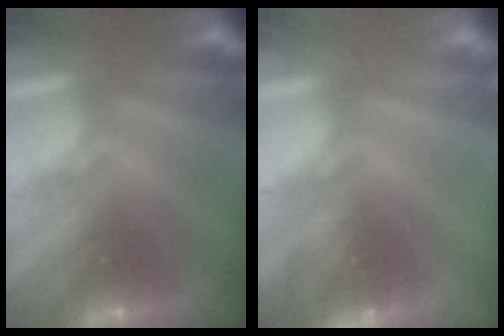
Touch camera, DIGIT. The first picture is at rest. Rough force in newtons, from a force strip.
{"total": 2.6}